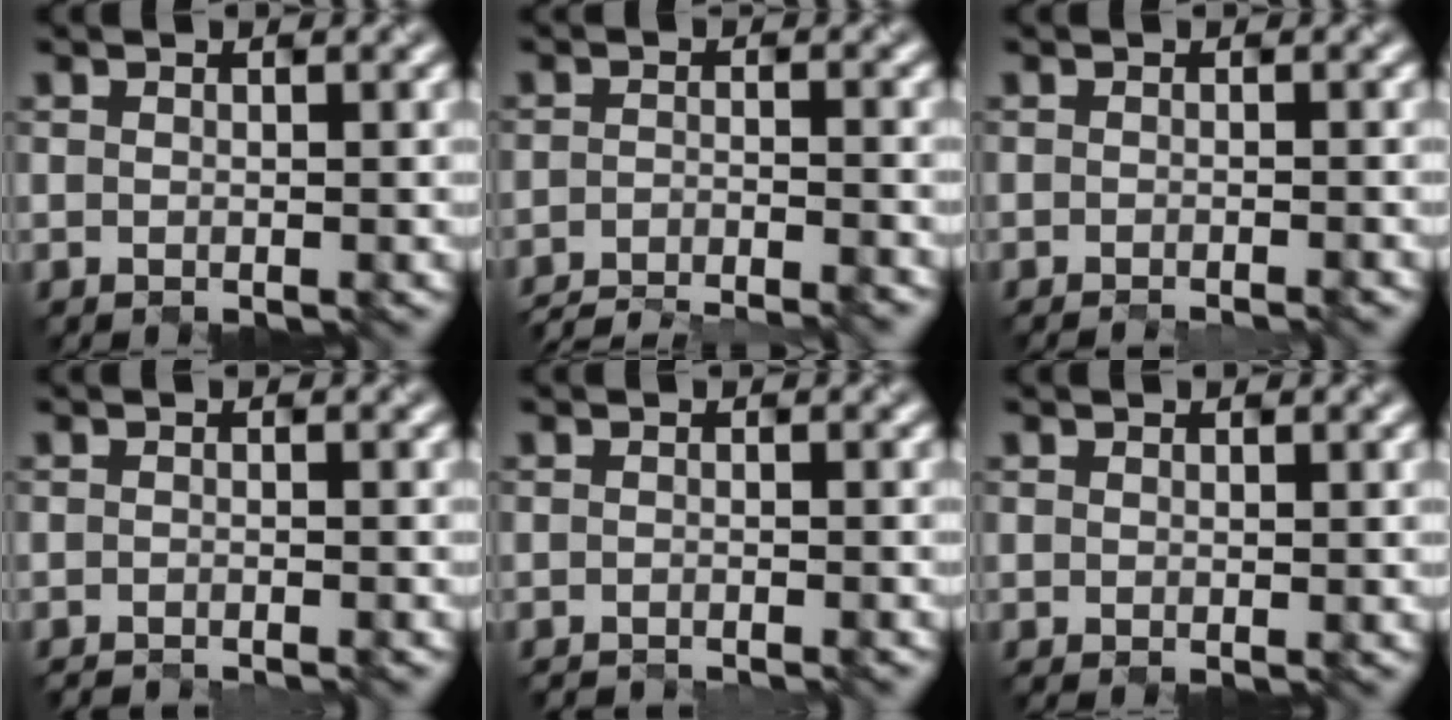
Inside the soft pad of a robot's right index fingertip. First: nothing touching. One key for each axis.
{"total": 6.9, "fx": -6.7, "fy": 0.7, "fz": 1.6, "tx": -0.020, "ty": -0.012, "tz": -0.097}
{"total": 1.1, "fx": -0.6, "fy": 0.5, "fz": 0.7, "tx": 0.010, "ty": 0.001, "tz": -0.019}
{"total": 1.0, "fx": -1.0, "fy": 0.1, "fz": 0.2, "tx": 0.013, "ty": -0.007, "tz": -0.026}
{"total": 0.9, "fx": -0.9, "fy": 0.1, "fz": 0.2, "tx": 0.010, "ty": -0.008, "tz": -0.027}
{"total": 0.0}